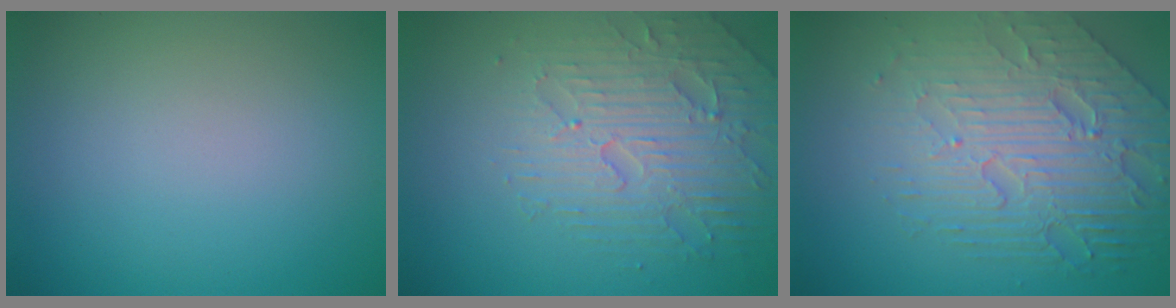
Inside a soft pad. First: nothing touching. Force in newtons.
{"total": 4.2, "press": 4.1, "slide": 0.7}
{"total": 7.6, "press": 5.3, "slide": 5.4}